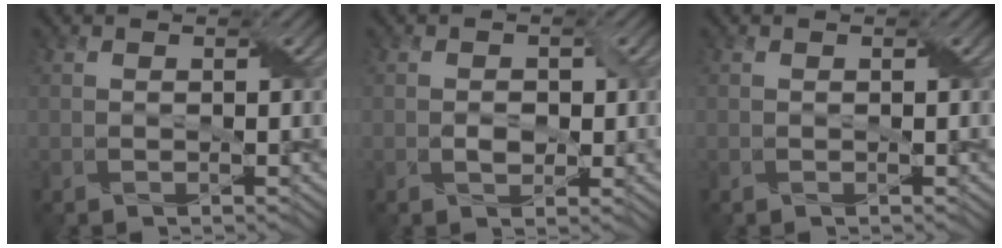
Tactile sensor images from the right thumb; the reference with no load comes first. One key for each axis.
{"total": 1.9, "fx": -0.2, "fy": 1.4, "fz": 1.3, "tx": -0.026, "ty": -0.004, "tz": -0.004}
{"total": 0.0}